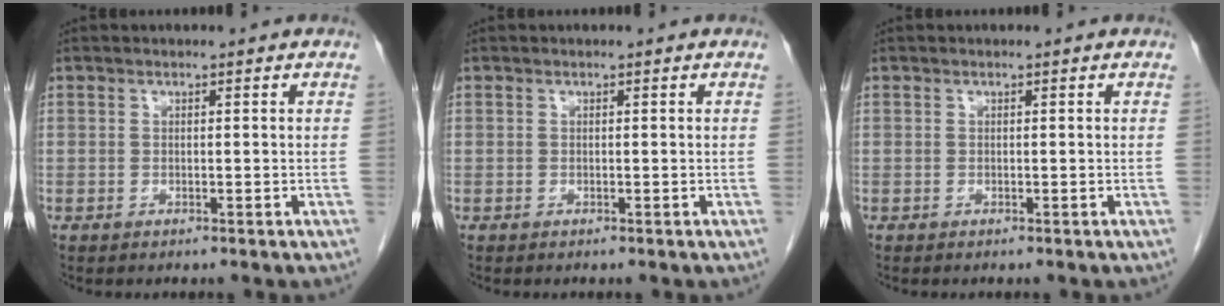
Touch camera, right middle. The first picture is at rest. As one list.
[{"total": 0.0}, {"total": 0.0}]